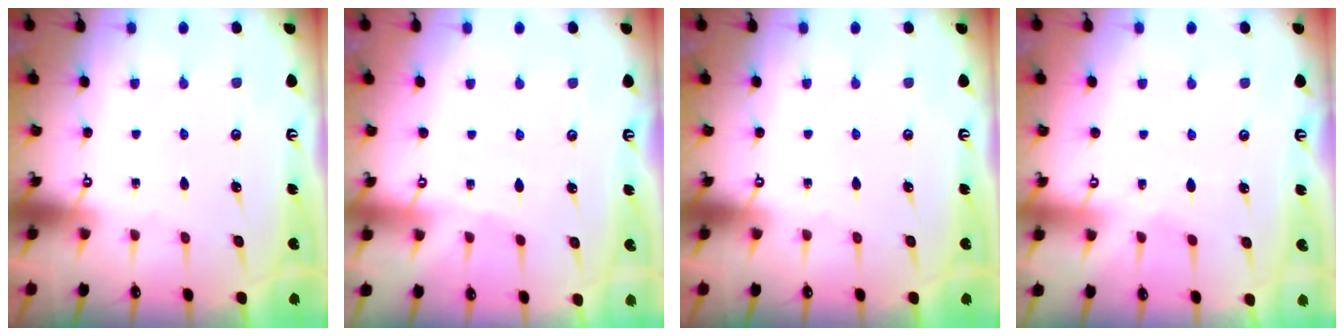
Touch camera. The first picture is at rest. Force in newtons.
{"total": 2.4, "press": 2.3, "slide": 0.5}
{"total": 0.0}
{"total": 2.9, "press": 2.9, "slide": 0.5}